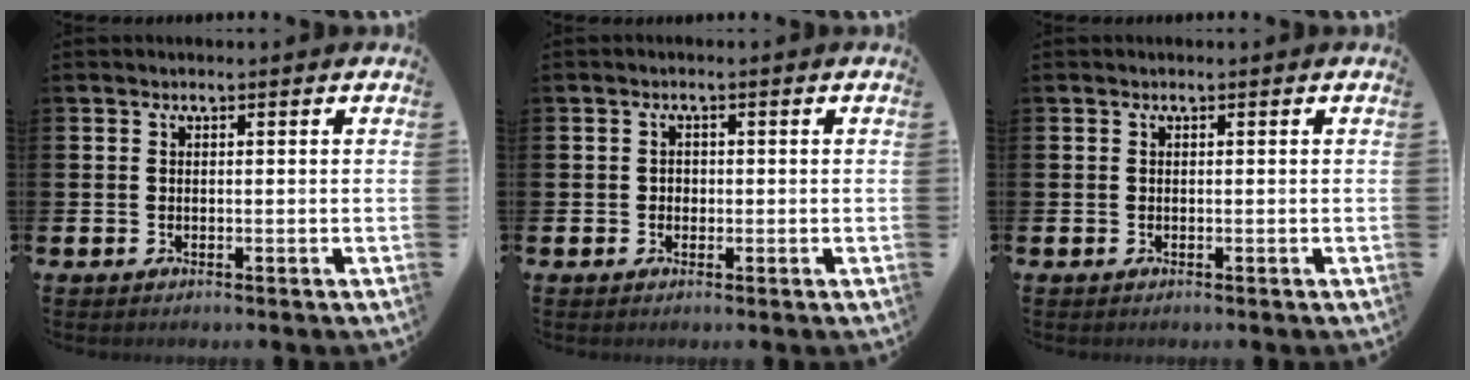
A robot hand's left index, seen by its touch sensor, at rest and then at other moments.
{"total": 1.1, "force": [-0.1, 1.1, 0.3], "torque": [0.002, 0.003, -0.006]}
{"total": 0.0}